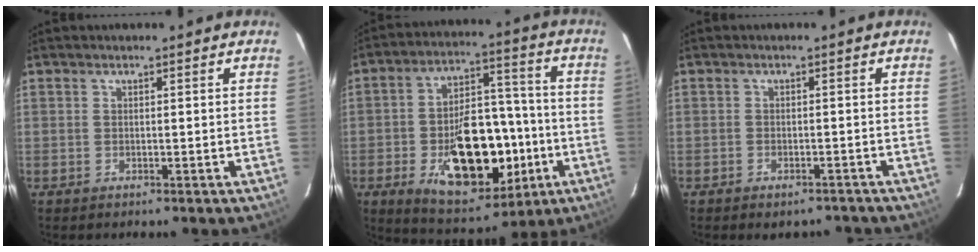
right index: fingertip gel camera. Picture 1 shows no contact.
{"total": 20.7, "force": [-5.9, 11.5, 16.1], "torque": [-0.281, 0.017, -0.070]}
{"total": 6.0, "force": [-5.1, 2.5, 2.0], "torque": [-0.037, 0.001, -0.061]}